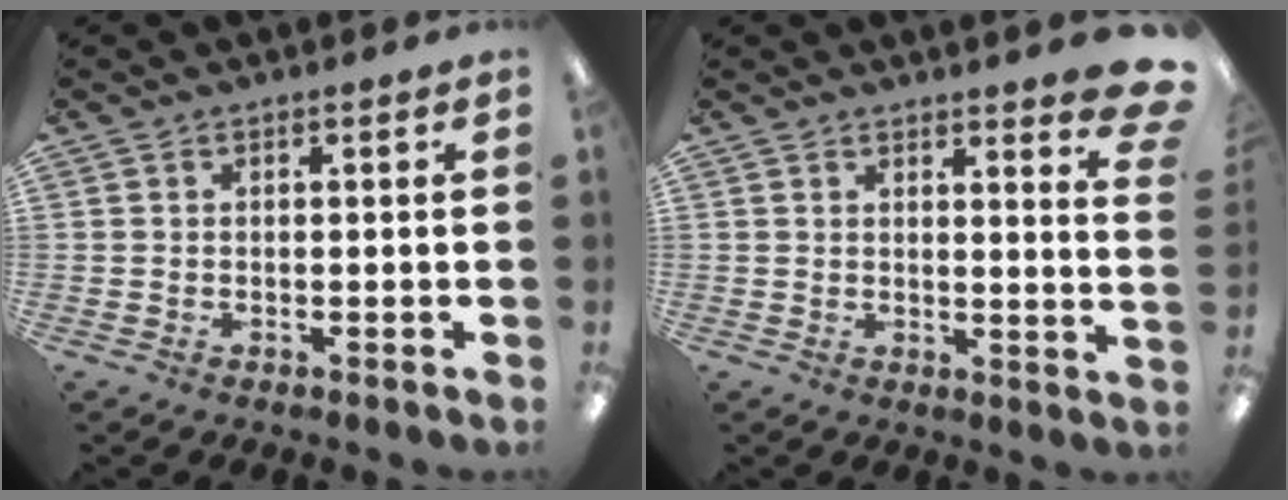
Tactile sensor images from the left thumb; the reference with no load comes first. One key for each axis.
{"total": 5.2, "fx": 4.1, "fy": 0.5, "fz": 3.2, "tx": -0.041, "ty": -0.032, "tz": 0.066}